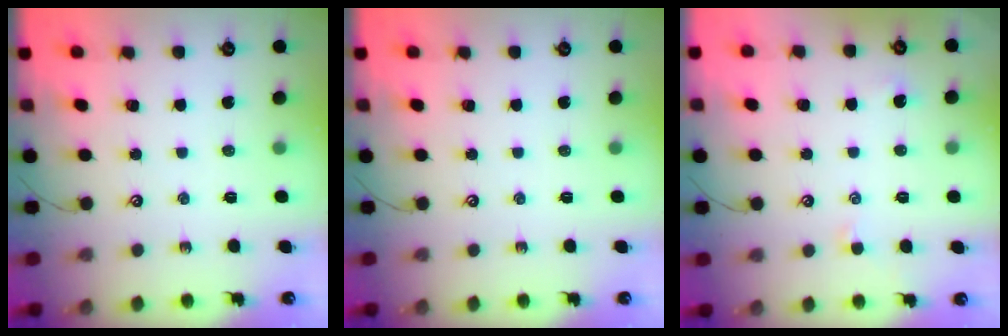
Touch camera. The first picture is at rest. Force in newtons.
{"total": 0.0}
{"total": 0.7, "press": 0.7, "slide": 0.3}